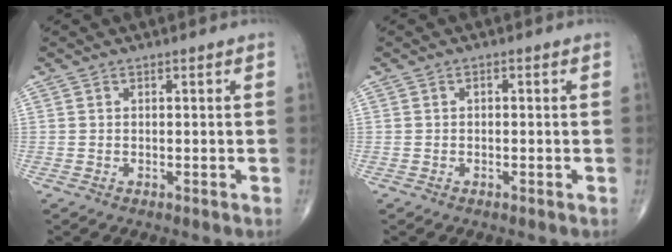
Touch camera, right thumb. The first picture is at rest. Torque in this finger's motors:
{"motor_torque": [-0.18, 0.18, 0.12, 0.12, 0.00]}